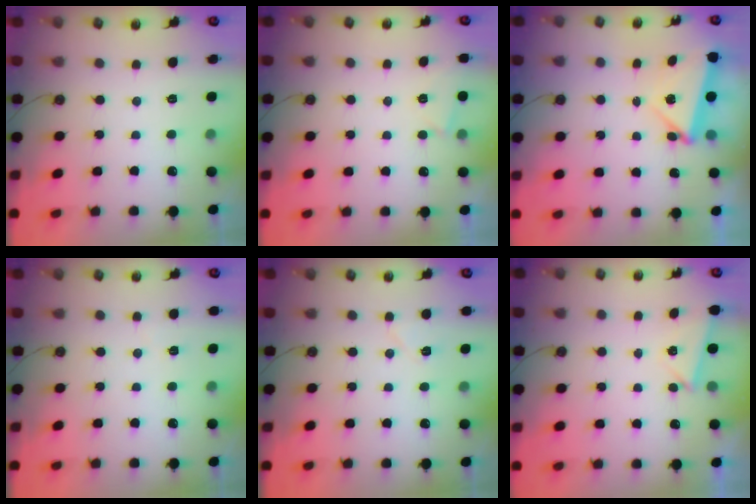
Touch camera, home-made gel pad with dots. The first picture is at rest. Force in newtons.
{"total": 2.5, "press": 2.5, "slide": 0.4}
{"total": 6.4, "press": 6.3, "slide": 0.6}
{"total": 2.2, "press": 2.2, "slide": 0.7}
{"total": 6.1, "press": 5.5, "slide": 2.6}
{"total": 2.0, "press": 1.7, "slide": 1.0}